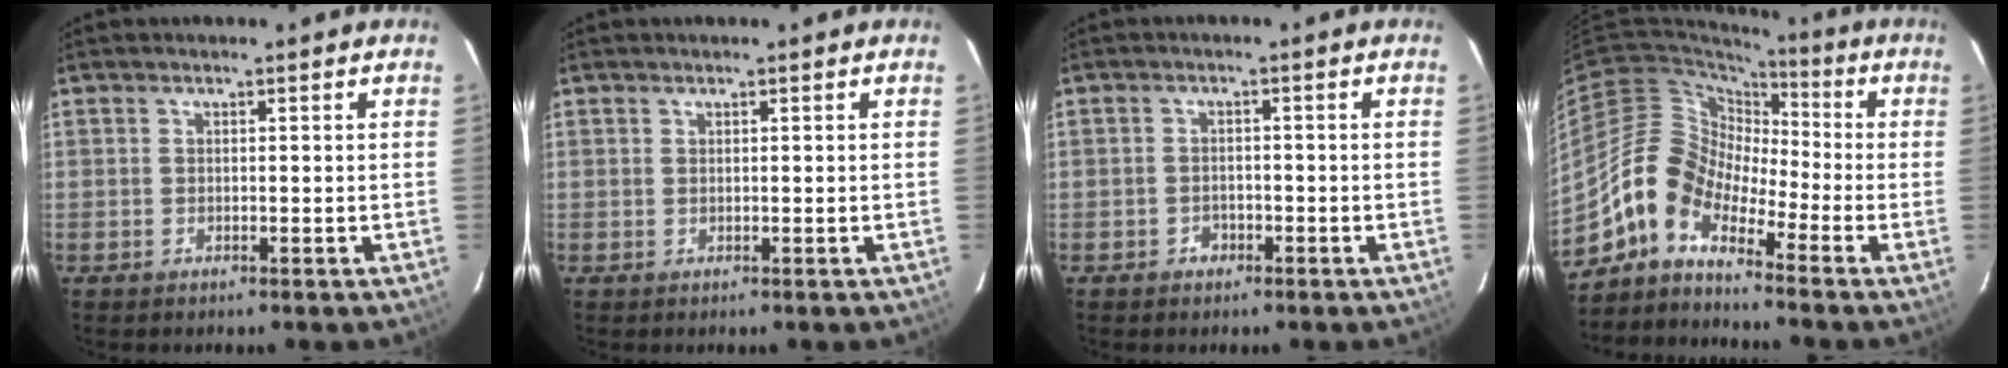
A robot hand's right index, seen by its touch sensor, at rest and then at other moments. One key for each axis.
{"total": 0.0}
{"total": 2.4, "fx": -1.6, "fy": 1.8, "fz": 0.3, "tx": -0.009, "ty": 0.003, "tz": -0.024}
{"total": 9.8, "fx": -6.3, "fy": 5.6, "fz": 4.9, "tx": -0.087, "ty": 0.028, "tz": -0.149}